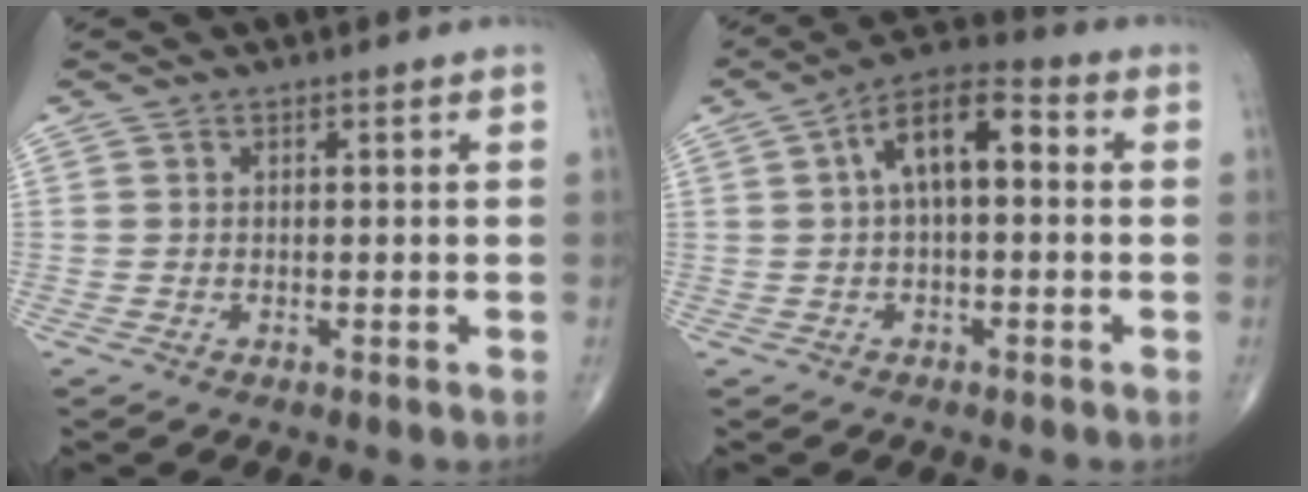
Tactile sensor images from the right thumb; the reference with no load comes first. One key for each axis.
{"total": 10.6, "fx": 1.5, "fy": 5.0, "fz": 9.2, "tx": -0.151, "ty": 0.035, "tz": 0.013}